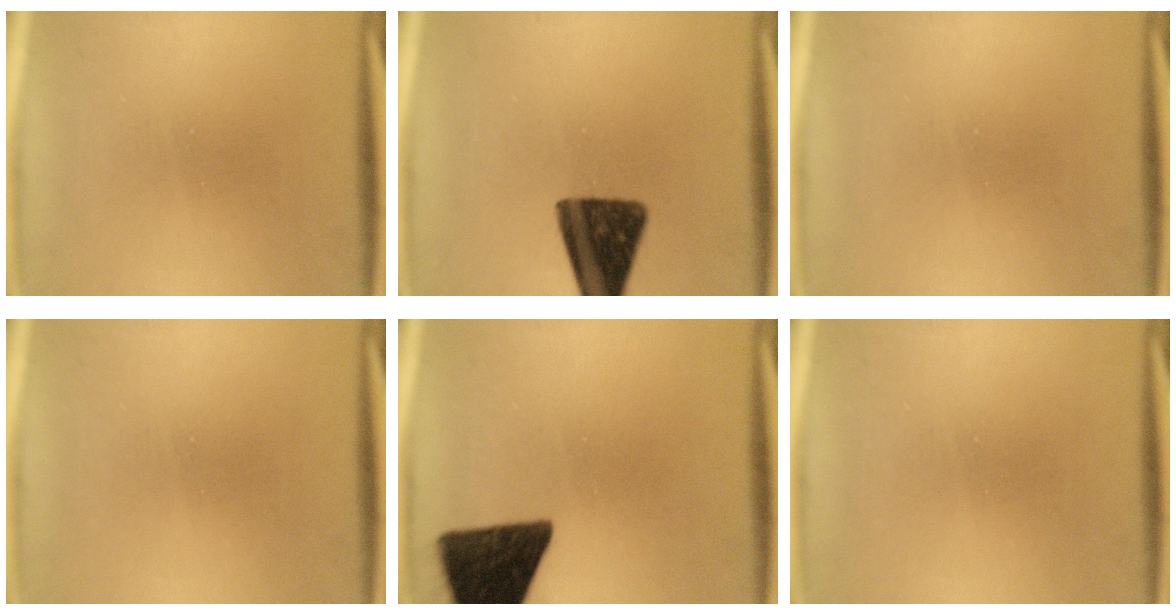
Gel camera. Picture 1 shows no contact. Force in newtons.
{"total": 13.5}
{"total": 0.0}
{"total": 0.0}
{"total": 15.1}
{"total": 0.0}